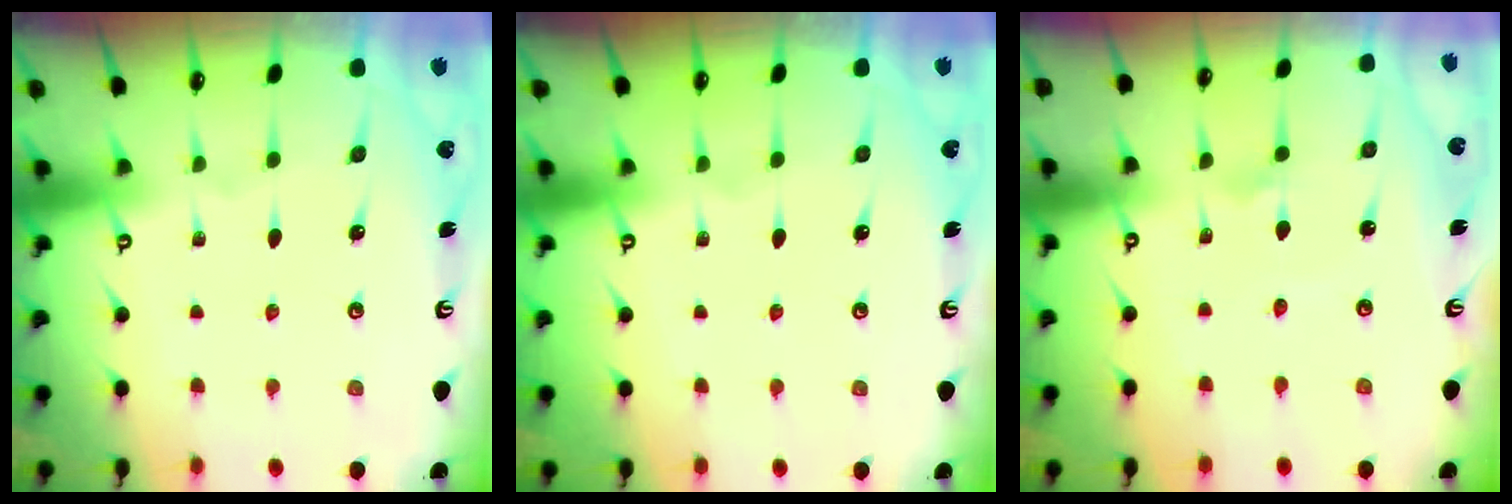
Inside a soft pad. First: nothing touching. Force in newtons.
{"total": 0.0}
{"total": 1.3, "press": 1.2, "slide": 0.4}